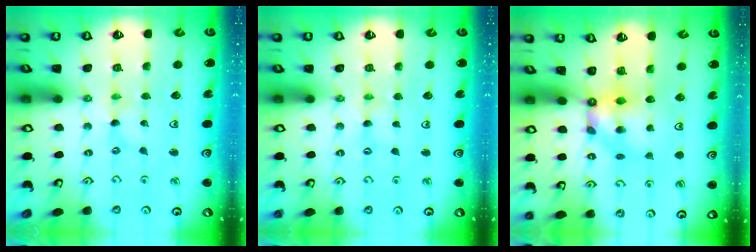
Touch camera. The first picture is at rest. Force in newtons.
{"total": 1.8, "press": 1.7, "slide": 0.3}
{"total": 5.4, "press": 5.4, "slide": 0.8}